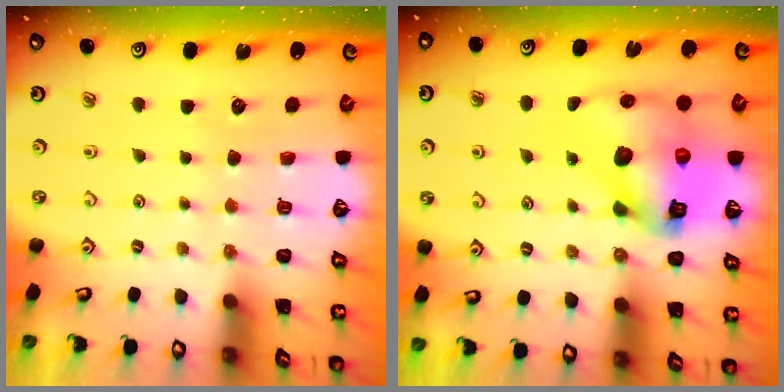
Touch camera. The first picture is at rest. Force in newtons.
{"total": 15.0, "press": 14.8, "slide": 2.3}